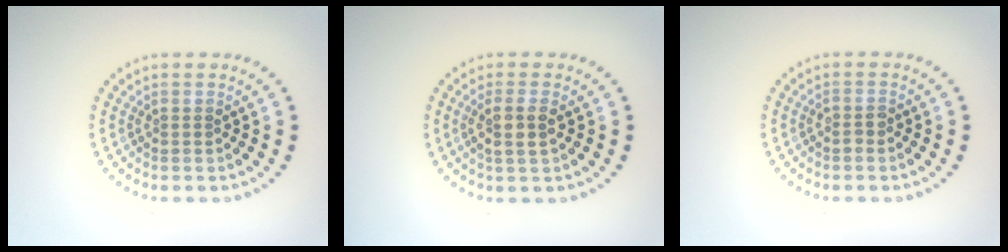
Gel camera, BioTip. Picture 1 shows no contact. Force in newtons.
{"total": 2.1, "press": 1.9, "slide": 1.0}
{"total": 0.8, "press": 0.7, "slide": 0.4}